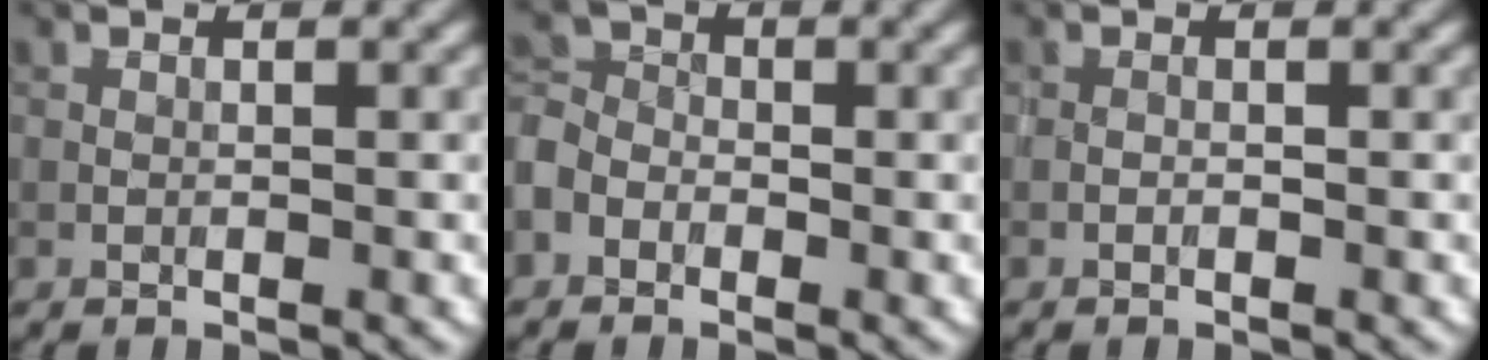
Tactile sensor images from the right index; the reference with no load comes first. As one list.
[{"total": 3.5, "force": [-1.8, 2.6, 1.4], "torque": [-0.029, 0.002, -0.047]}, {"total": 0.0}]